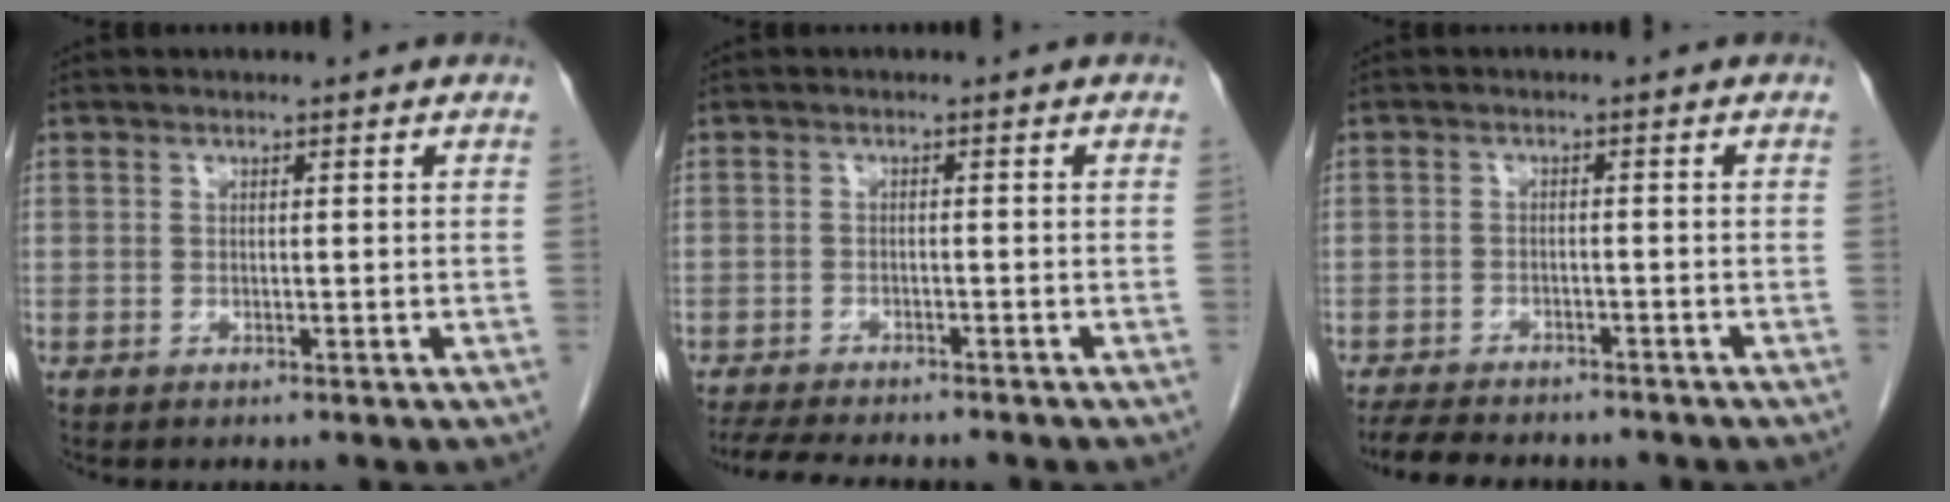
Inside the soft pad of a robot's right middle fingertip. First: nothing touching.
{"total": 10.5, "force": [-9.3, 1.9, 4.5], "torque": [-0.074, -0.016, -0.132]}
{"total": 10.8, "force": [-9.4, 2.9, 4.3], "torque": [-0.081, -0.009, -0.131]}